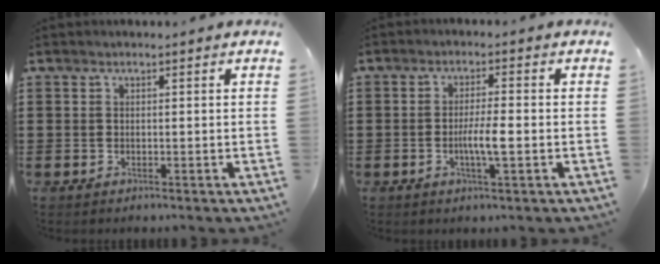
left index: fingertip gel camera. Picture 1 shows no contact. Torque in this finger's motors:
{"motor_torque": [0.14, 0.08, 0.38, 0.09]}